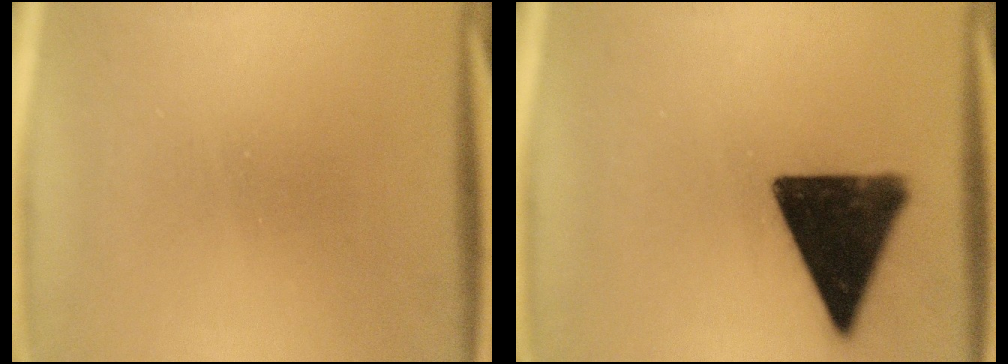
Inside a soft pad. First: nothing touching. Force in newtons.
{"total": 15.9}